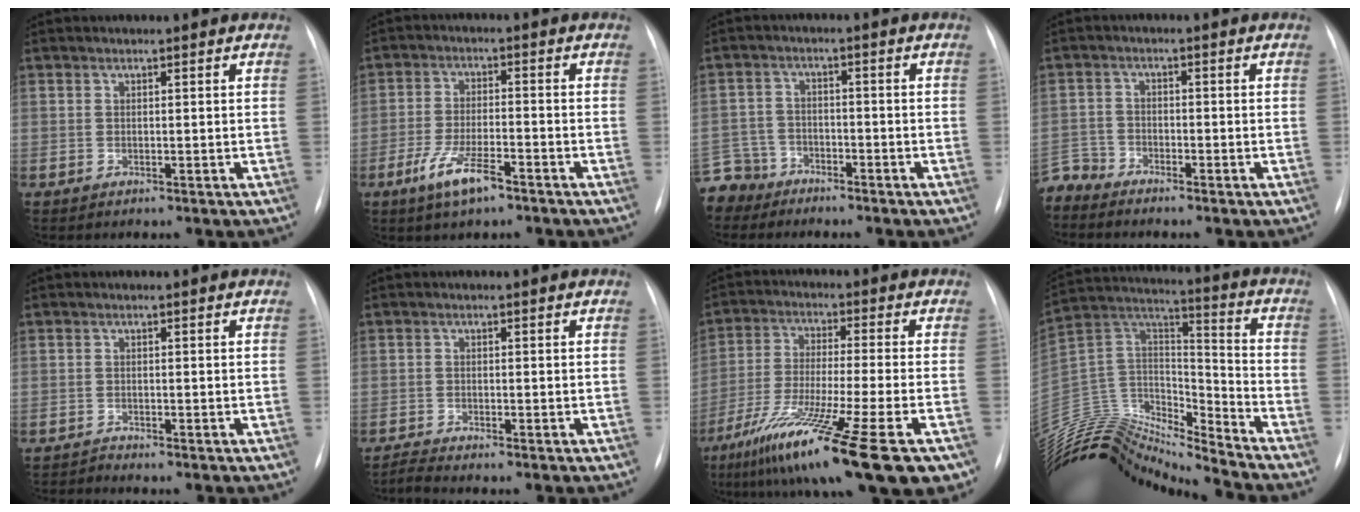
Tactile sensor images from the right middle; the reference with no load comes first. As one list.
[{"total": 6.9, "force": [-4.2, 1.5, 5.2], "torque": [-0.110, -0.008, -0.075]}, {"total": 7.5, "force": [-6.3, 4.0, 0.0], "torque": [-0.008, 0.004, -0.122]}, {"total": 4.2, "force": [-4.1, 0.7, -0.5], "torque": [0.013, -0.003, -0.082]}, {"total": 1.0, "force": [-0.8, -0.3, -0.5], "torque": [0.008, -0.006, -0.015]}, {"total": 1.4, "force": [-1.3, -0.4, 0.0], "torque": [-0.007, -0.007, -0.029]}, {"total": 20.4, "force": [-11.8, 1.3, 16.5], "torque": [-0.244, -0.057, -0.199]}, {"total": 19.2, "force": [-18.6, 2.5, 4.0], "torque": [-0.075, 0.074, -0.331]}]